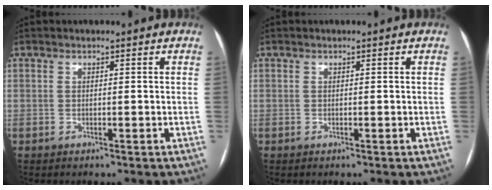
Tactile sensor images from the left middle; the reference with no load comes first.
{"total": 0.0}